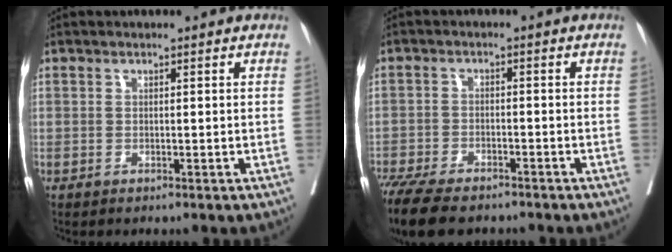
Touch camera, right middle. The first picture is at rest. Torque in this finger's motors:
{"motor_torque": [1.08, -1.06, 0.17, 0.11]}